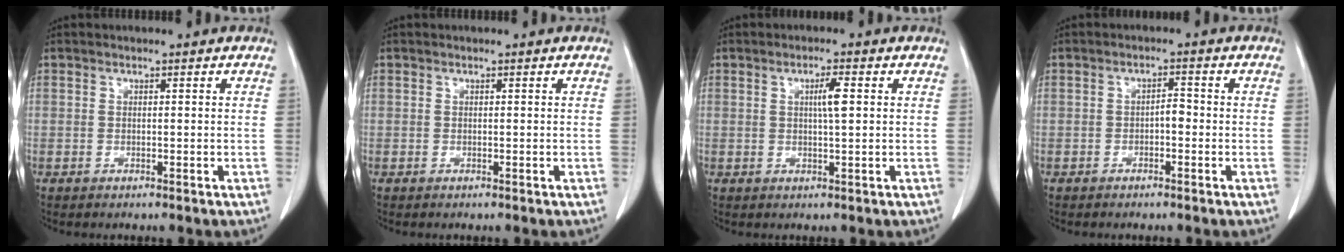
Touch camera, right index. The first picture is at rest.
{"total": 0.0}
{"total": 3.3, "force": [0.7, 0.2, 3.2], "torque": [-0.053, 0.000, 0.012]}
{"total": 1.9, "force": [-0.5, 0.7, 1.6], "torque": [-0.021, 0.005, -0.010]}